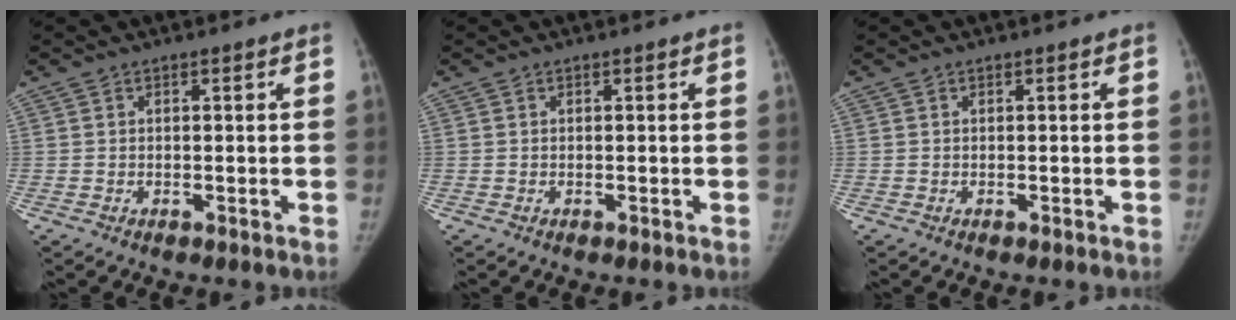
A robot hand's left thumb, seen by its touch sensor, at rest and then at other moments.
{"total": 0.0}
{"total": 0.0}